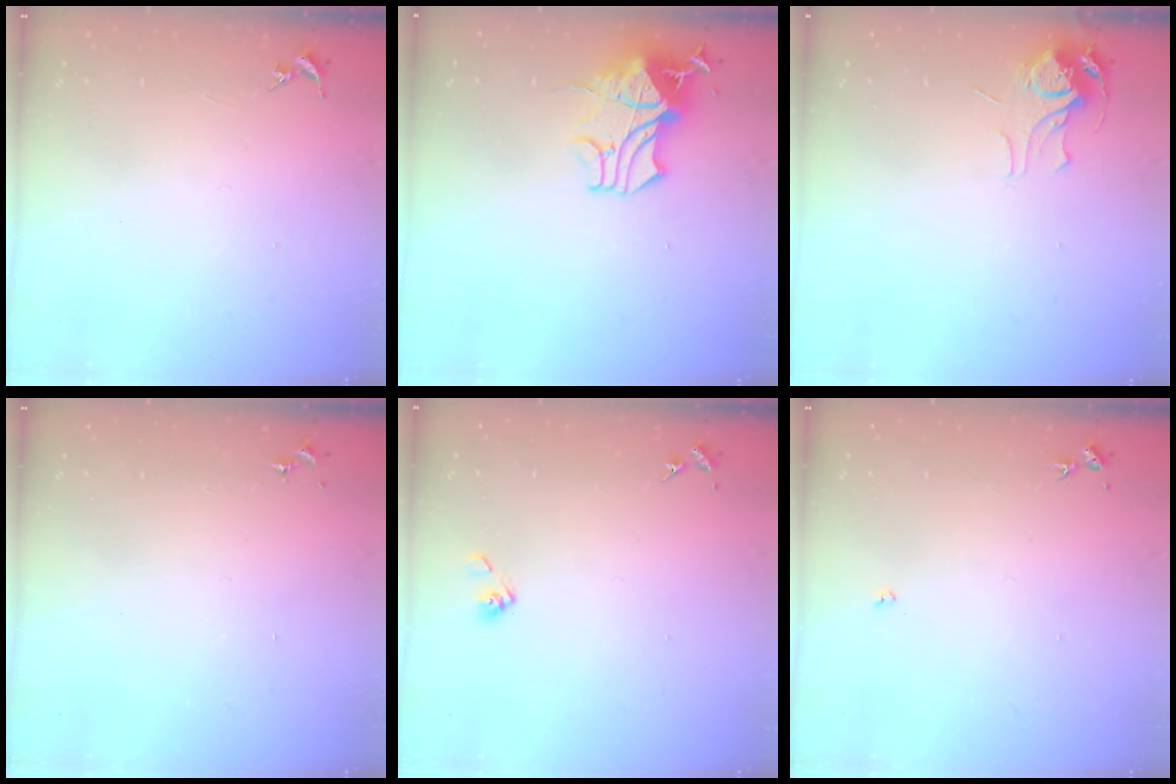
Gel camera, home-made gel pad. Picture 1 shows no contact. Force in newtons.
{"total": 18.0, "press": 18.0, "slide": 0.2}
{"total": 7.1, "press": 7.1, "slide": 0.2}
{"total": 0.0}
{"total": 5.4, "press": 4.9, "slide": 2.3}
{"total": 2.7, "press": 2.7, "slide": 0.5}